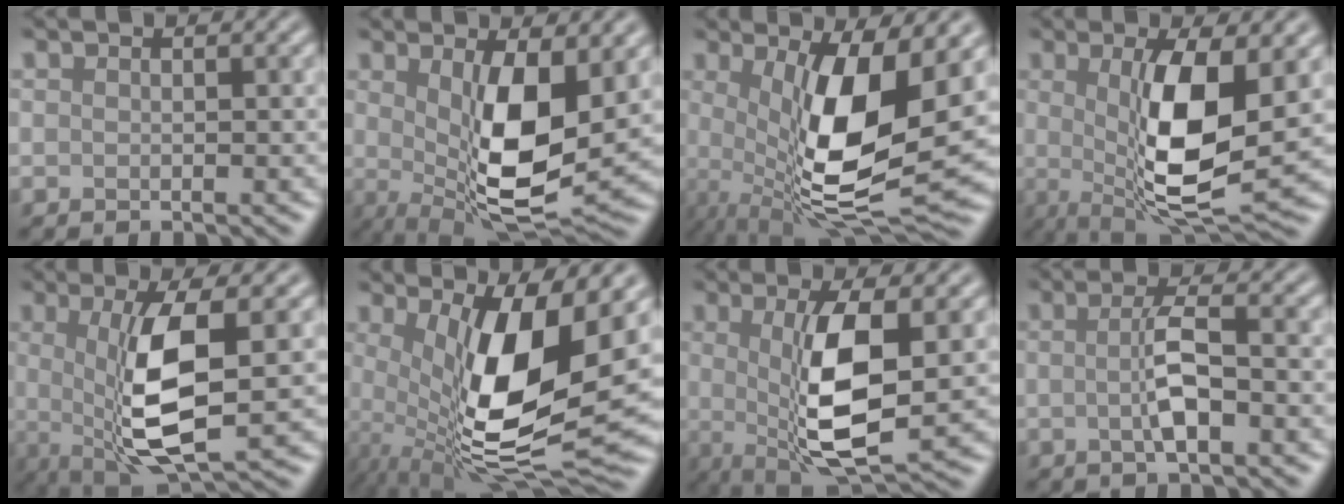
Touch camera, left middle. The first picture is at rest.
{"total": 9.5, "force": [0.6, 3.4, 8.8], "torque": [-0.157, -0.021, 0.017]}
{"total": 11.4, "force": [0.3, 3.4, 10.9], "torque": [-0.190, -0.022, 0.010]}
{"total": 9.2, "force": [0.2, 2.6, 8.8], "torque": [-0.155, -0.016, 0.009]}
{"total": 8.2, "force": [0.0, 2.5, 7.9], "torque": [-0.146, -0.014, 0.006]}
{"total": 12.7, "force": [0.4, 4.3, 12.0], "torque": [-0.208, -0.022, 0.012]}
{"total": 8.1, "force": [0.0, 2.3, 7.7], "torque": [-0.141, -0.014, 0.006]}
{"total": 3.1, "force": [-0.7, 0.6, 3.0], "torque": [-0.059, -0.002, -0.011]}